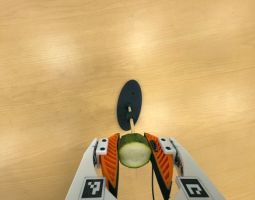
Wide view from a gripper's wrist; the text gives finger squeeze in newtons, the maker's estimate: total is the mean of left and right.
{"total": 11.4, "left": 10.9, "right": 12.0}